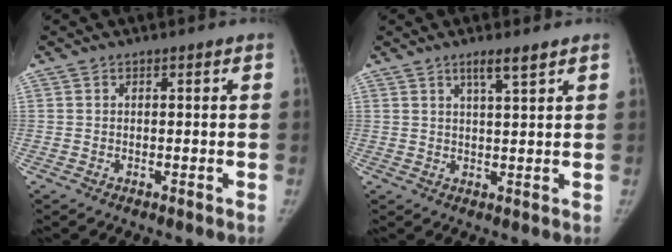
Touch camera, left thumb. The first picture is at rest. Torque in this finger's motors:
{"motor_torque": [-0.03, -0.07, 0.52, -0.31, 0.02]}